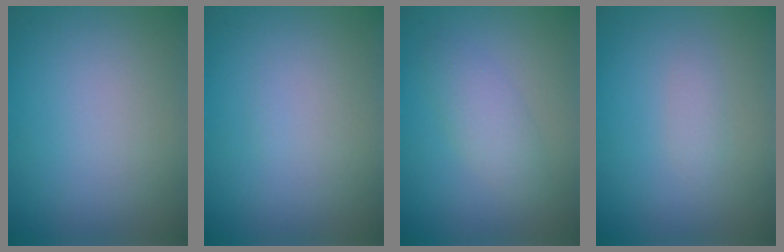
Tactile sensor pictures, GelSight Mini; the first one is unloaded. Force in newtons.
{"total": 0.0}
{"total": 2.4, "press": 2.4, "slide": 0.0}
{"total": 0.9, "press": 0.9, "slide": 0.0}